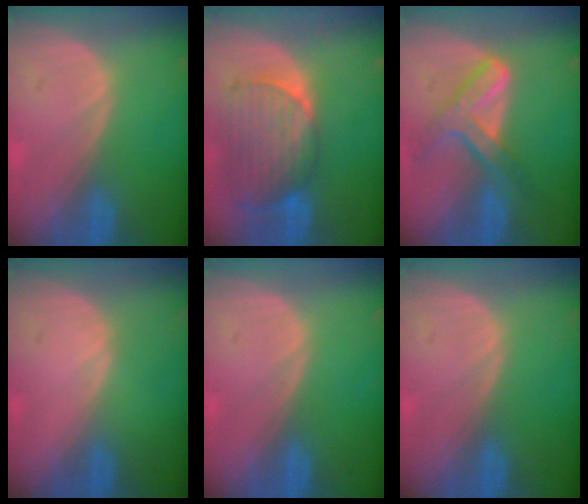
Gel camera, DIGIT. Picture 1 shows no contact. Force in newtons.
{"total": 9.5, "press": 8.4, "slide": 4.4}
{"total": 7.2, "press": 6.1, "slide": 3.8}
{"total": 0.0}
{"total": 0.0}
{"total": 0.0}